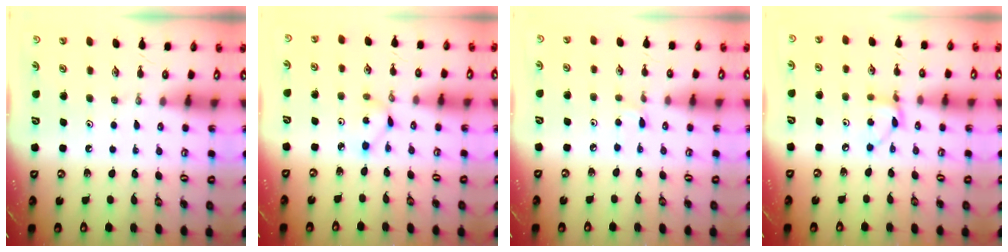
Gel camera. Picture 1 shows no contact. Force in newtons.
{"total": 2.8, "press": 2.8, "slide": 0.3}
{"total": 1.8, "press": 1.7, "slide": 0.2}
{"total": 5.5, "press": 5.5, "slide": 0.2}